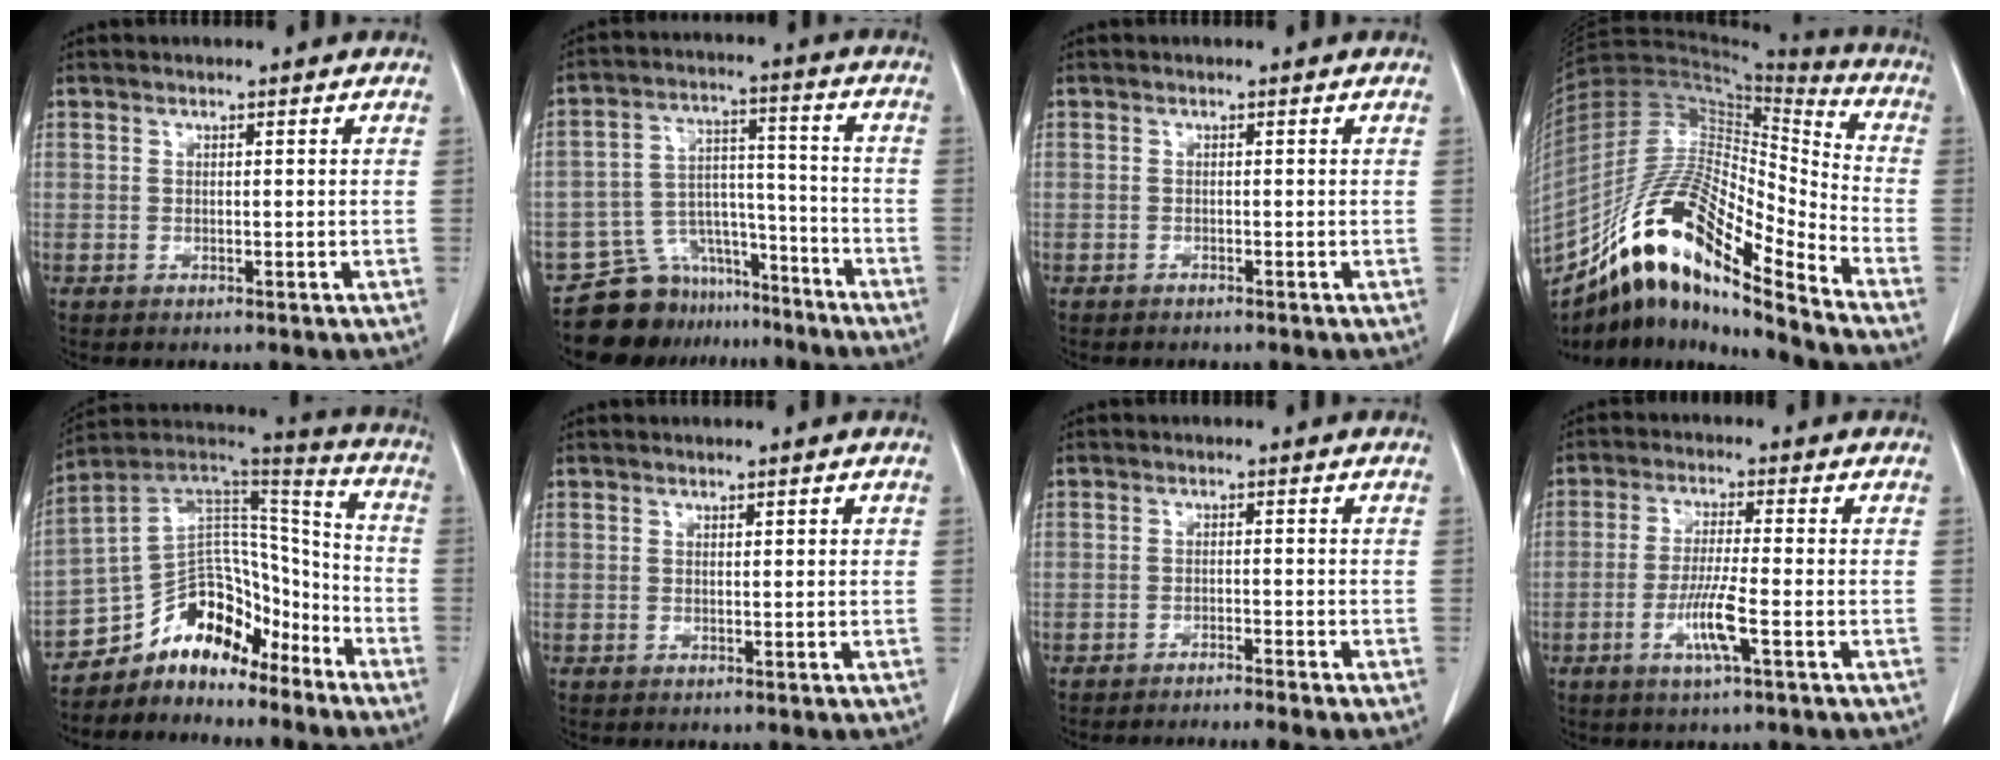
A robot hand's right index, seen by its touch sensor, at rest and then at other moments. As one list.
[{"total": 11.6, "force": [-9.9, 5.9, 1.4], "torque": [-0.011, 0.055, -0.163]}, {"total": 0.6, "force": [-0.5, 0.1, 0.2], "torque": [-0.009, -0.002, -0.009]}, {"total": 21.3, "force": [-15.0, 3.9, 14.7], "torque": [-0.301, 0.007, -0.276]}, {"total": 14.4, "force": [-11.4, 6.8, 5.4], "torque": [-0.072, 0.075, -0.199]}, {"total": 0.6, "force": [0.3, 0.2, 0.5], "torque": [-0.007, 0.000, 0.004]}, {"total": 6.2, "force": [-5.4, -1.1, 2.9], "torque": [-0.020, -0.006, -0.076]}, {"total": 6.2, "force": [-2.4, -0.1, 5.8], "torque": [-0.113, -0.011, -0.046]}]